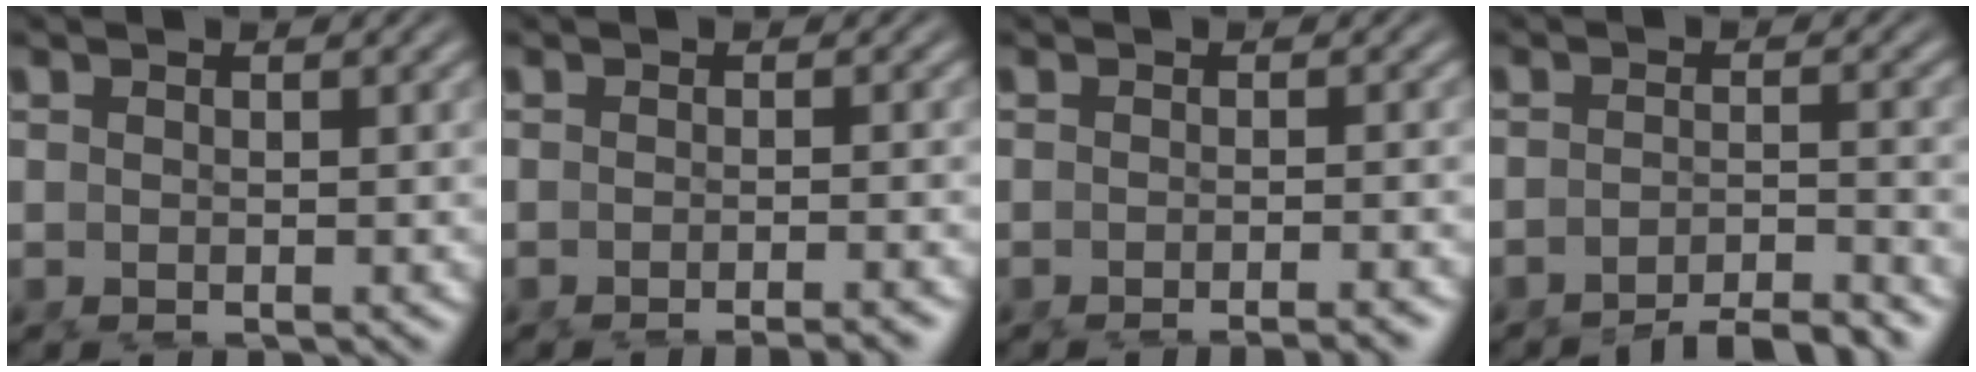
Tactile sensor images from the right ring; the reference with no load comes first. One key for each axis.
{"total": 3.8, "fx": -3.5, "fy": 0.0, "fz": 1.4, "tx": -0.009, "ty": -0.001, "tz": -0.053}
{"total": 3.4, "fx": -3.1, "fy": -0.1, "fz": 1.3, "tx": -0.007, "ty": 0.000, "tz": -0.049}
{"total": 6.0, "fx": -5.6, "fy": 0.6, "fz": 2.0, "tx": -0.017, "ty": -0.011, "tz": -0.087}